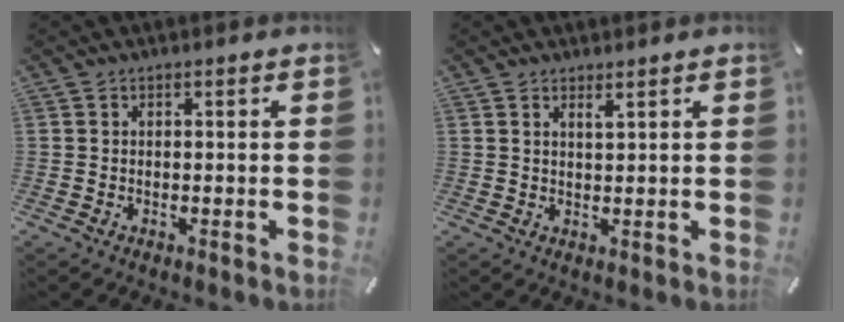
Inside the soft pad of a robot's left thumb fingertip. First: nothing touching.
{"total": 1.7, "force": [1.4, 0.1, 1.0], "torque": [-0.019, -0.001, 0.024]}